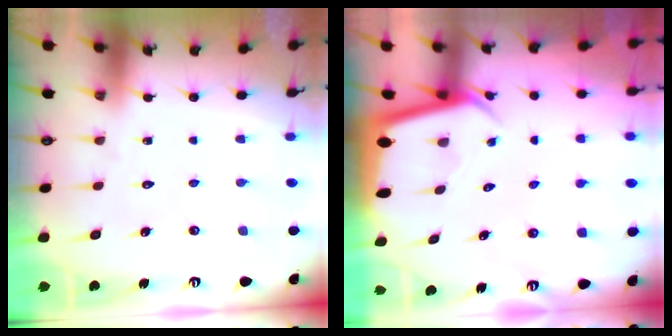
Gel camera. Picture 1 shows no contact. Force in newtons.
{"total": 2.8, "press": 2.8, "slide": 0.1}